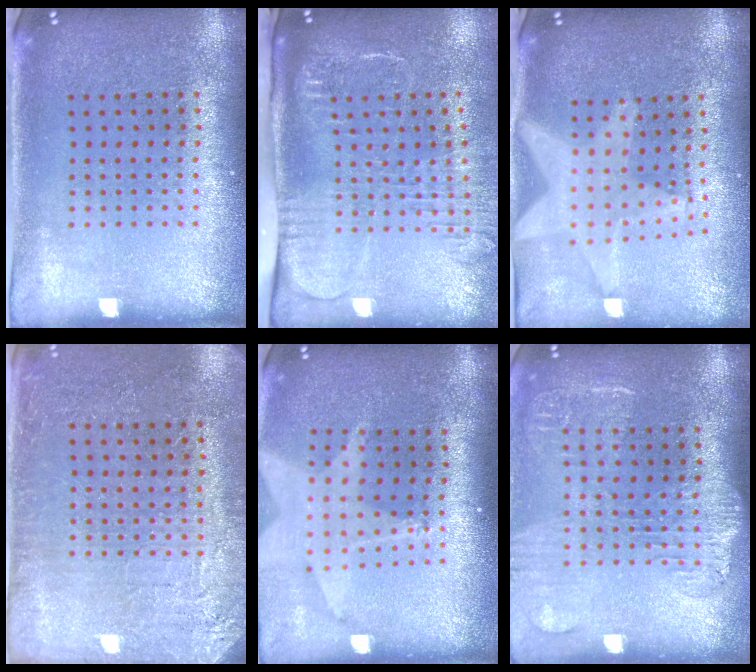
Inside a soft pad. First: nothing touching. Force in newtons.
{"total": 2.7, "press": 2.0, "slide": 1.7}
{"total": 2.2, "press": 1.8, "slide": 1.2}
{"total": 2.8, "press": 2.7, "slide": 0.6}
{"total": 1.9, "press": 1.5, "slide": 1.2}
{"total": 1.8, "press": 1.5, "slide": 0.9}